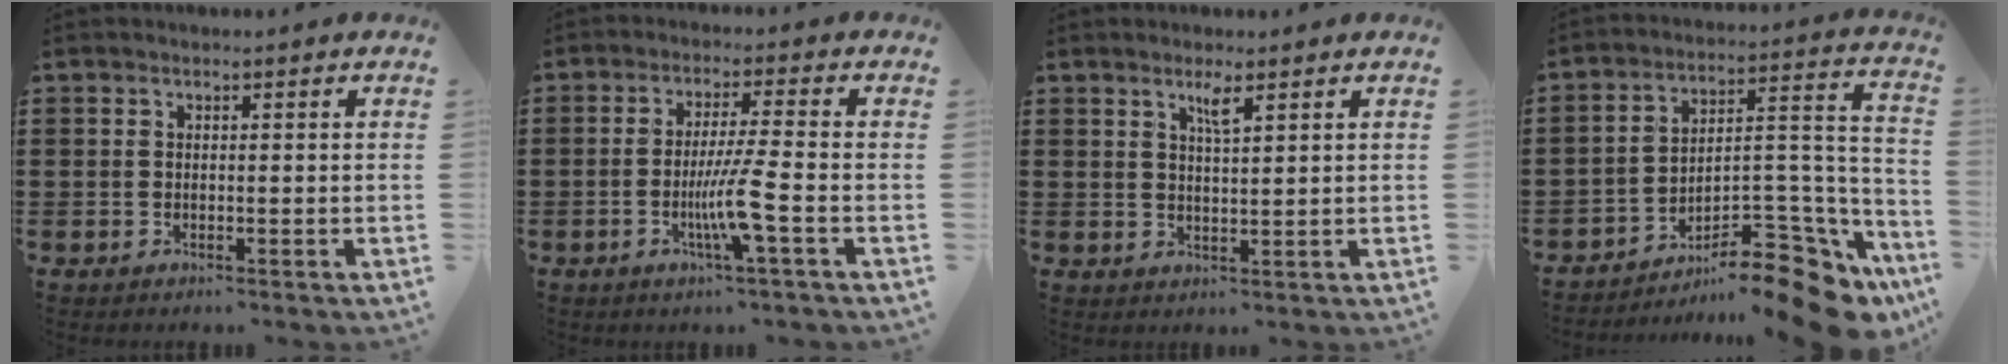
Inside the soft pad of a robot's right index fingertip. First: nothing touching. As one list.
[{"total": 6.8, "force": [-2.3, -0.4, 6.4], "torque": [-0.120, -0.016, -0.045]}, {"total": 2.5, "force": [1.6, 0.3, 1.9], "torque": [-0.033, -0.002, 0.024]}, {"total": 12.4, "force": [-9.5, 3.8, 7.0], "torque": [-0.074, 0.028, -0.171]}]